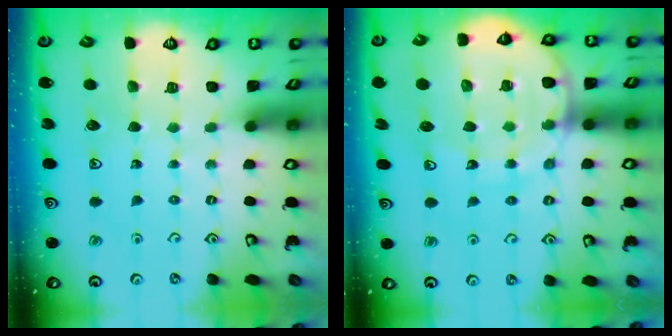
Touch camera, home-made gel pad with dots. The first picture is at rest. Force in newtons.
{"total": 14.4, "press": 14.1, "slide": 3.2}